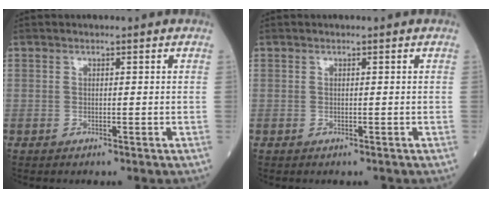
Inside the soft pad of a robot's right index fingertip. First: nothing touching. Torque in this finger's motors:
{"motor_torque": [-0.11, -0.04, -0.05, 0.01]}